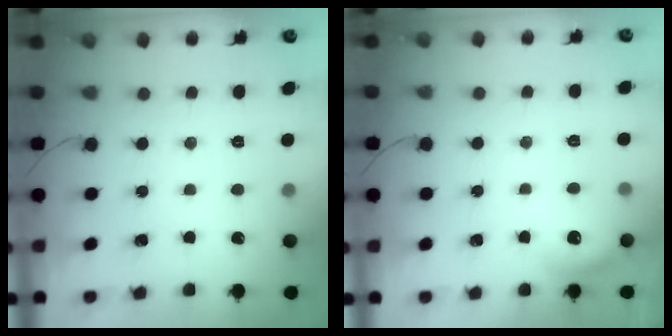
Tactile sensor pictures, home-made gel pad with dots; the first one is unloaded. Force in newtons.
{"total": 6.9, "press": 6.7, "slide": 1.5}